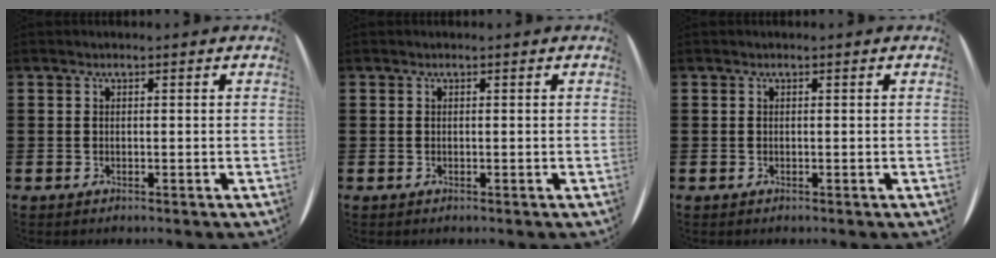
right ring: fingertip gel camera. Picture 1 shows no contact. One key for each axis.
{"total": 0.0}
{"total": 0.0}